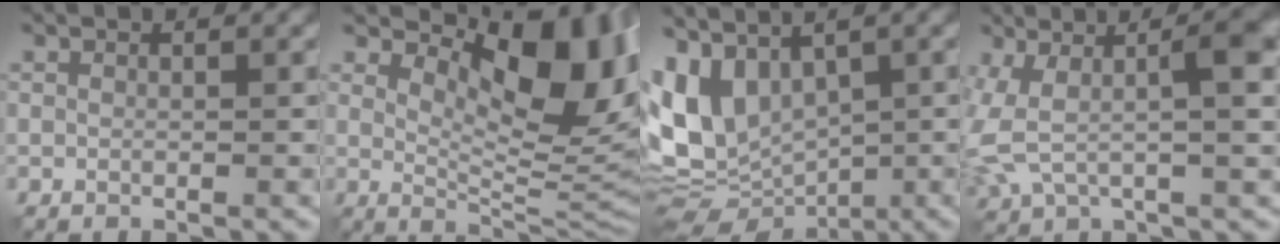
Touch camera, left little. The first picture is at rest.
{"total": 10.9, "force": [4.3, 4.5, 8.9], "torque": [-0.124, -0.006, 0.076]}
{"total": 8.5, "force": [1.1, 5.9, 6.0], "torque": [-0.128, 0.002, 0.016]}
{"total": 8.3, "force": [1.2, 3.2, 7.5], "torque": [-0.160, 0.007, 0.017]}